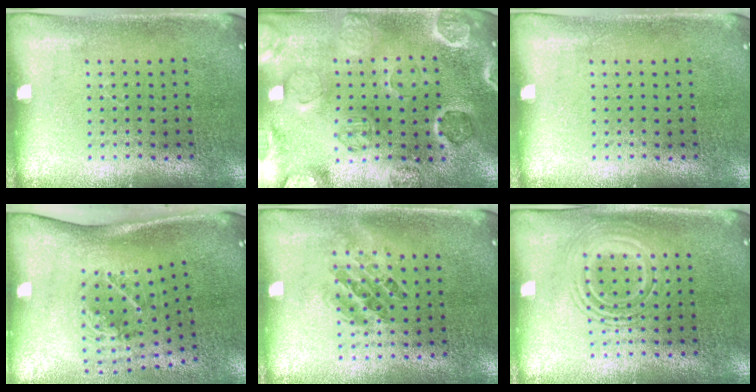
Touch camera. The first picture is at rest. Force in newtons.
{"total": 2.6, "press": 2.6, "slide": 0.4}
{"total": 0.0}
{"total": 2.0, "press": 1.3, "slide": 1.6}
{"total": 1.0, "press": 0.9, "slide": 0.3}
{"total": 2.8, "press": 2.8, "slide": 0.4}